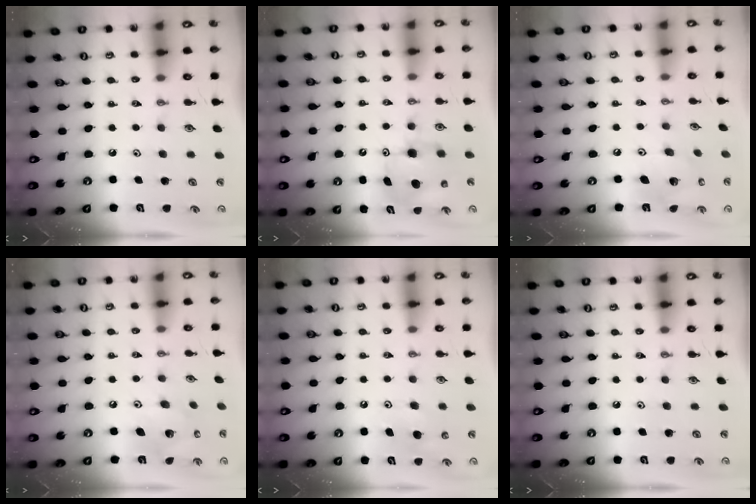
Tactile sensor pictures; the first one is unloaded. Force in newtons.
{"total": 7.9, "press": 7.8, "slide": 0.3}
{"total": 11.9, "press": 11.8, "slide": 1.1}
{"total": 10.5, "press": 10.5, "slide": 0.8}
{"total": 5.8, "press": 5.7, "slide": 1.0}
{"total": 0.0}